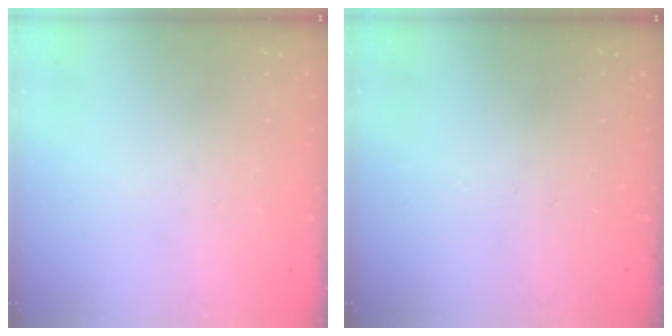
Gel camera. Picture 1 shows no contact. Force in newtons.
{"total": 0.0}